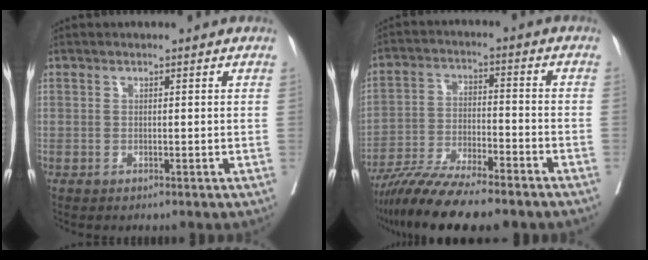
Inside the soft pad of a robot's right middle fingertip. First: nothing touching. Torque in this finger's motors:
{"motor_torque": [1.10, -1.04, 0.54, 0.21]}